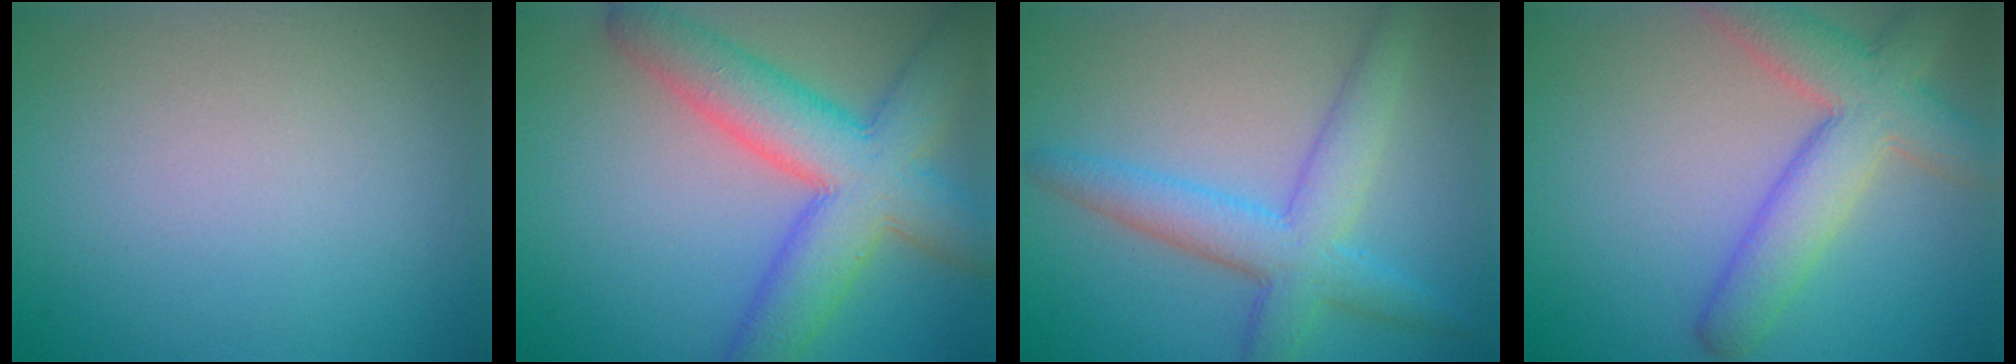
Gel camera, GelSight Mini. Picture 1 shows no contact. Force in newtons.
{"total": 9.2, "press": 9.2, "slide": 0.2}
{"total": 5.4, "press": 5.4, "slide": 0.1}
{"total": 6.6, "press": 6.5, "slide": 0.4}